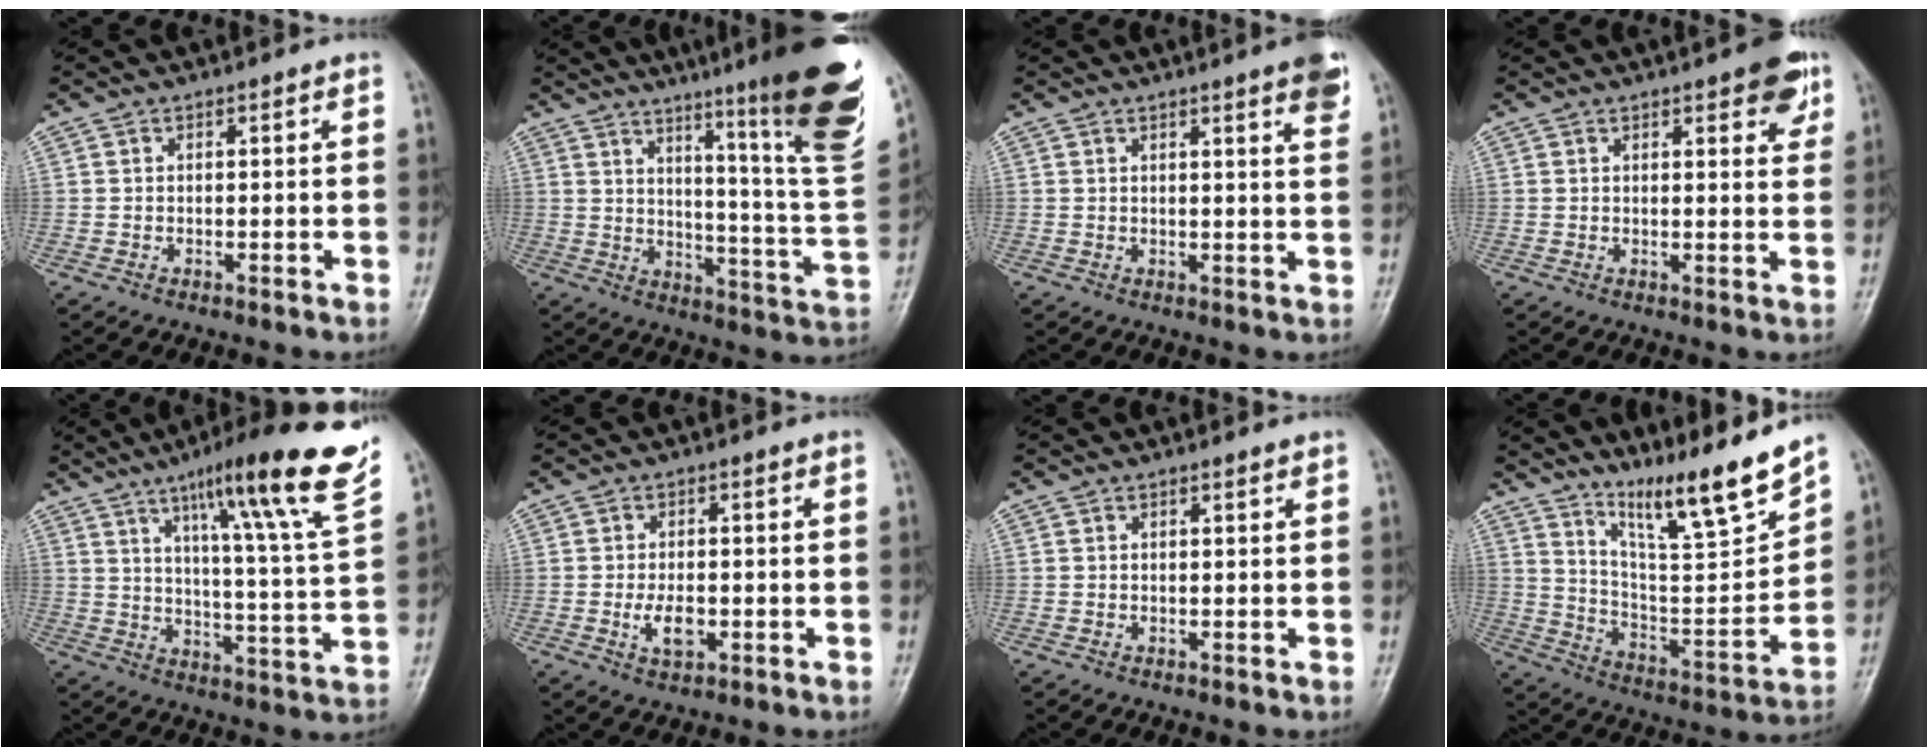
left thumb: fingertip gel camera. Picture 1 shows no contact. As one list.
[{"total": 27.0, "force": [16.0, 2.2, 21.6], "torque": [-0.261, -0.091, 0.229]}, {"total": 5.7, "force": [3.6, 0.6, 4.4], "torque": [-0.046, -0.013, 0.039]}, {"total": 6.5, "force": [3.7, 2.2, 4.9], "torque": [-0.043, -0.013, 0.040]}, {"total": 21.3, "force": [13.0, 1.1, 16.8], "torque": [-0.227, -0.051, 0.185]}, {"total": 4.4, "force": [-1.0, 2.4, 3.5], "torque": [-0.061, -0.001, -0.015]}, {"total": 0.6, "force": [0.5, 0.0, 0.3], "torque": [-0.008, -0.003, 0.008]}, {"total": 15.7, "force": [12.8, 0.9, 9.1], "torque": [-0.126, -0.088, 0.229]}]